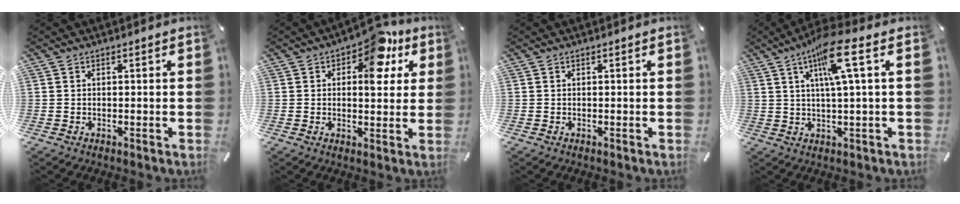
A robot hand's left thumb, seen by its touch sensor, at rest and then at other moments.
{"total": 12.3, "force": [5.4, 7.0, 8.6], "torque": [-0.096, -0.028, 0.087]}
{"total": 0.0}
{"total": 11.3, "force": [4.2, 1.1, 10.5], "torque": [-0.184, -0.008, 0.070]}